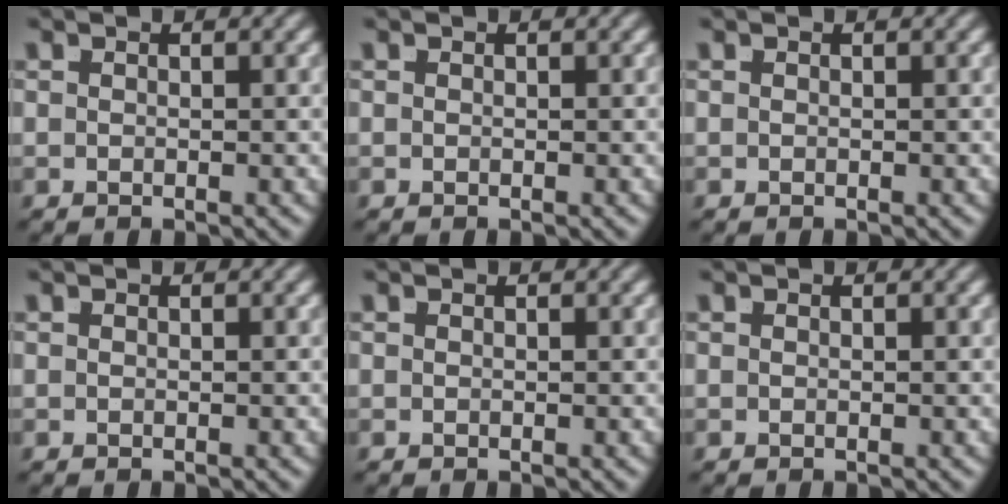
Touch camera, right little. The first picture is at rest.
{"total": 0.0}
{"total": 0.0}
{"total": 0.0}
{"total": 0.0}
{"total": 0.0}